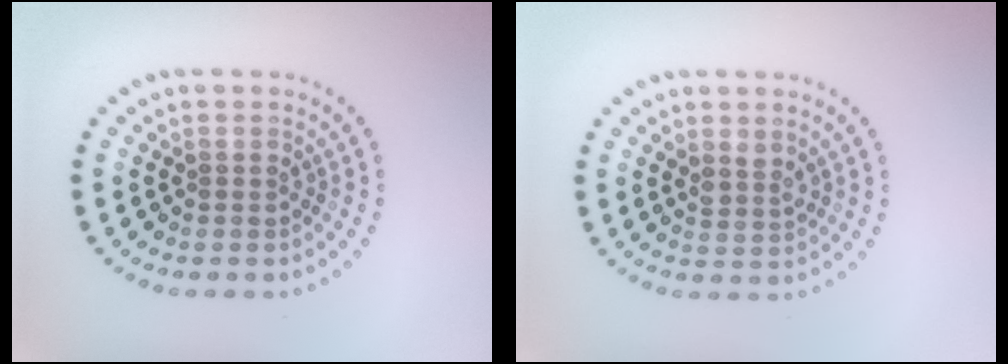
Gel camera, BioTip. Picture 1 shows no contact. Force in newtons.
{"total": 1.5, "press": 1.2, "slide": 0.8}